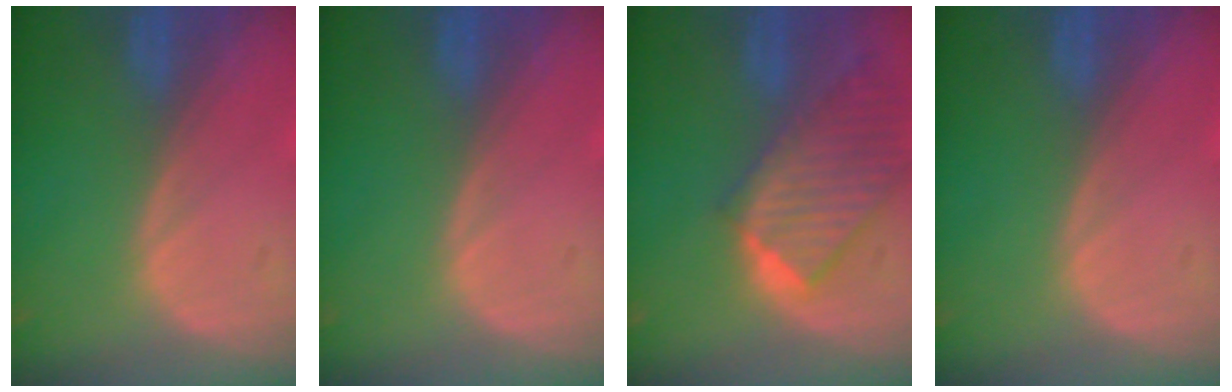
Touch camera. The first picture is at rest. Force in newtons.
{"total": 0.0}
{"total": 9.8, "press": 8.5, "slide": 4.8}
{"total": 0.0}